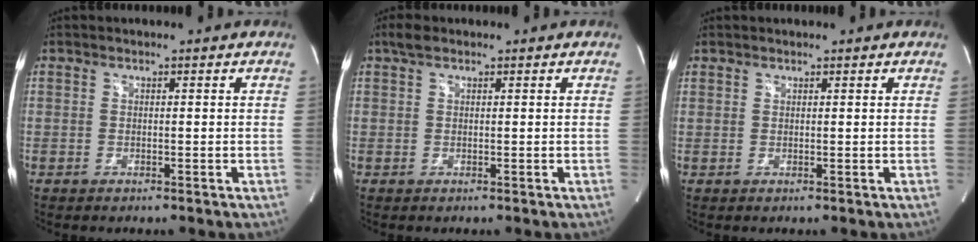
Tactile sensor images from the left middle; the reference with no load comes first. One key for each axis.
{"total": 1.8, "fx": 1.3, "fy": 0.7, "fz": 1.0, "tx": -0.025, "ty": 0.014, "tz": 0.025}
{"total": 0.8, "fx": 0.6, "fy": 0.5, "fz": 0.0, "tx": 0.002, "ty": 0.003, "tz": 0.008}